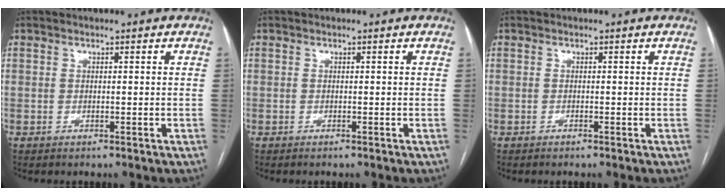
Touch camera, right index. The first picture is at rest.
{"total": 0.0}
{"total": 0.0}